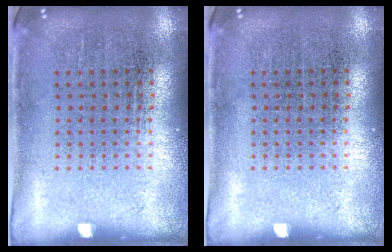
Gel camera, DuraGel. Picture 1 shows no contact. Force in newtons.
{"total": 0.0}